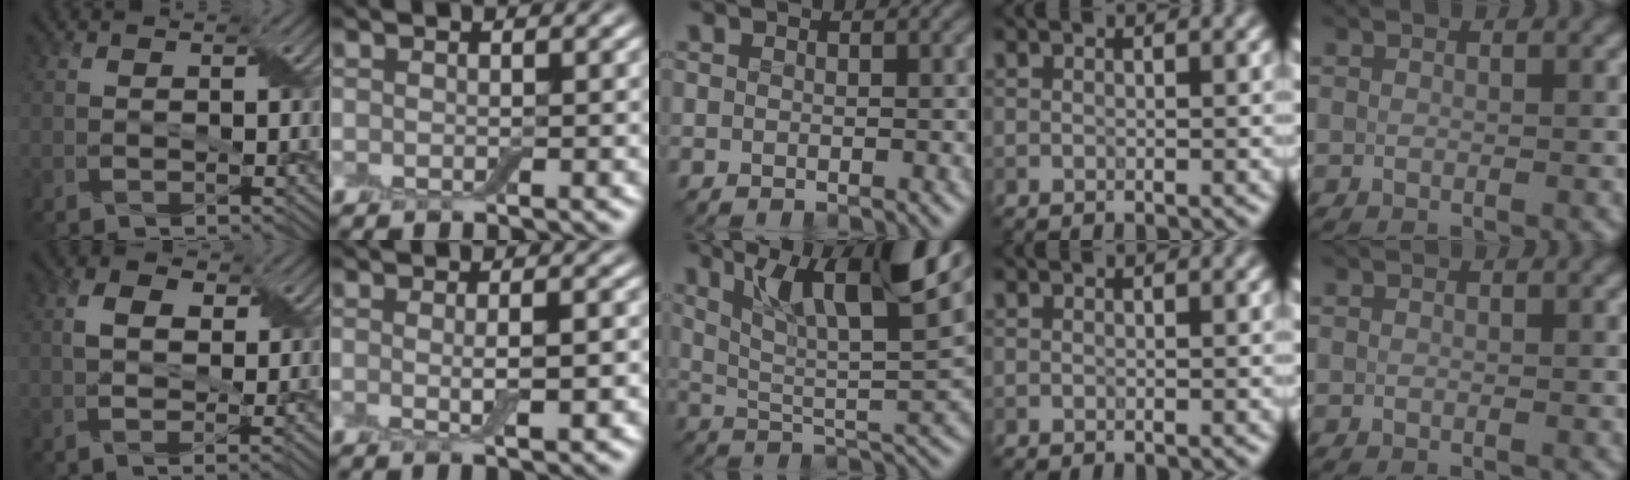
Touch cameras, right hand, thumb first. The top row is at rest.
{"thumb": {"total": 3.8, "force": [-0.4, 1.7, 3.4], "torque": [-0.054, 0.000, -0.011]}, "index": {"total": 2.7, "force": [0.0, 0.6, 2.6], "torque": [-0.046, -0.006, 0.002]}, "middle": {"total": 11.1, "force": [6.0, 3.2, 8.8], "torque": [-0.151, 0.000, 0.098]}}